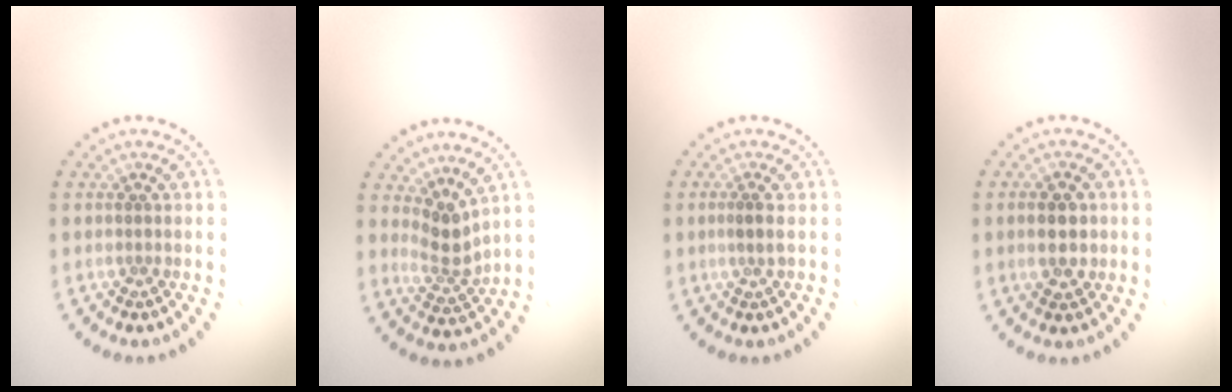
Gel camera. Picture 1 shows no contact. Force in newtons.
{"total": 2.6, "press": 1.8, "slide": 1.8}
{"total": 0.9, "press": 0.6, "slide": 0.6}
{"total": 3.7, "press": 3.7, "slide": 0.1}